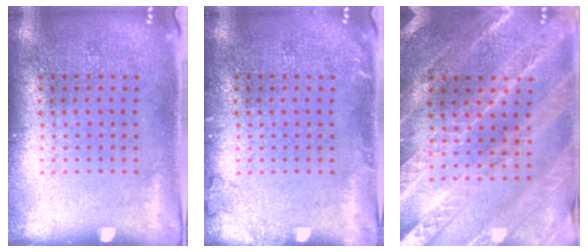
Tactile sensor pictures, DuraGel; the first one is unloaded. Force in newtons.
{"total": 1.0, "press": 1.0, "slide": 0.1}
{"total": 2.4, "press": 2.4, "slide": 0.3}